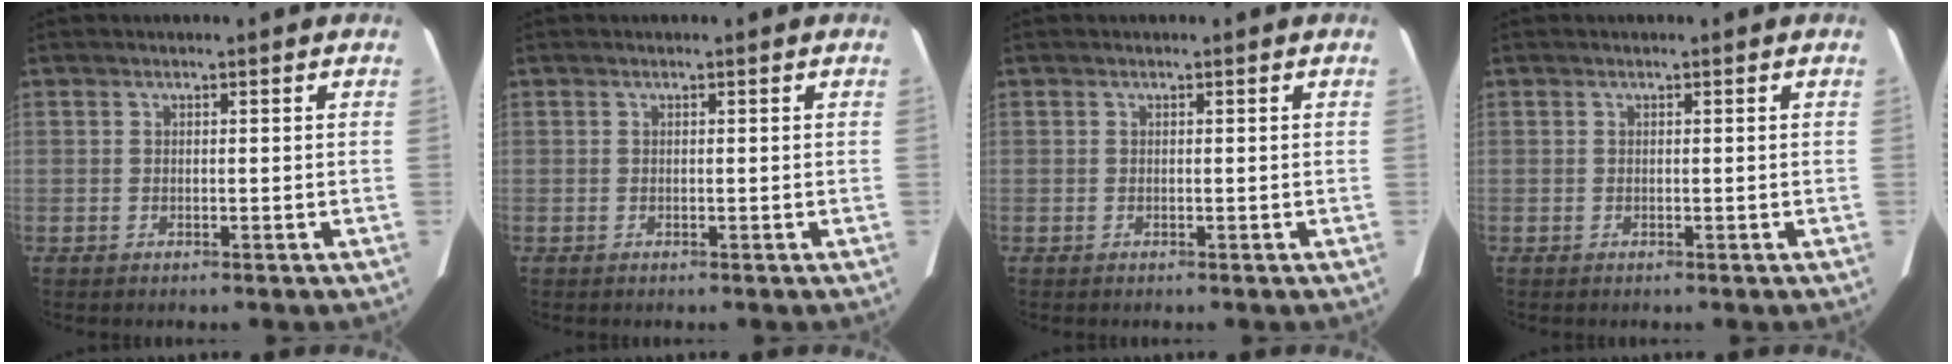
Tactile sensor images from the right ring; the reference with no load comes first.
{"total": 0.0}
{"total": 0.0}
{"total": 0.0}